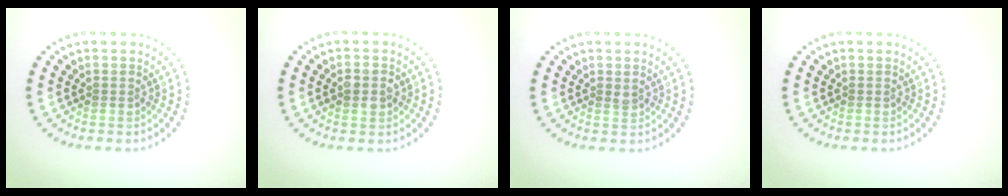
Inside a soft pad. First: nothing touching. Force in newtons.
{"total": 2.4, "press": 2.4, "slide": 0.0}
{"total": 0.6, "press": 0.5, "slide": 0.3}
{"total": 0.0}